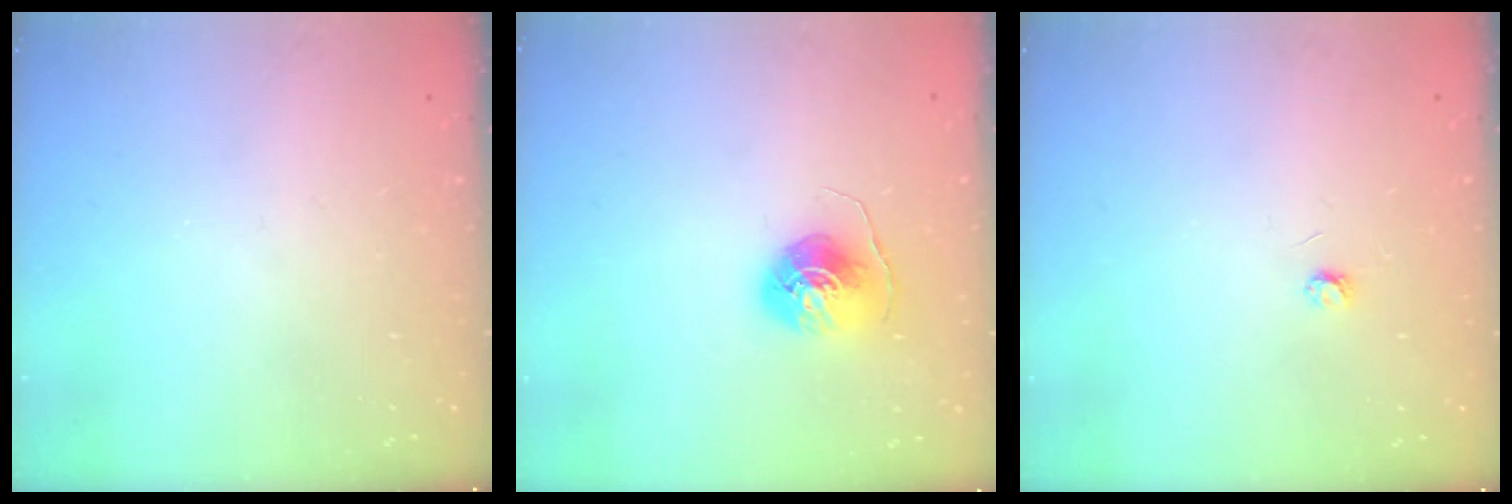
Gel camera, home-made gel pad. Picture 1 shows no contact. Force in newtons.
{"total": 7.3, "press": 7.3, "slide": 0.1}
{"total": 2.8, "press": 2.7, "slide": 0.3}